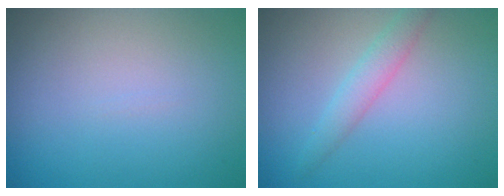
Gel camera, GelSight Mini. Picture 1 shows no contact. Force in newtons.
{"total": 1.6, "press": 1.6, "slide": 0.1}